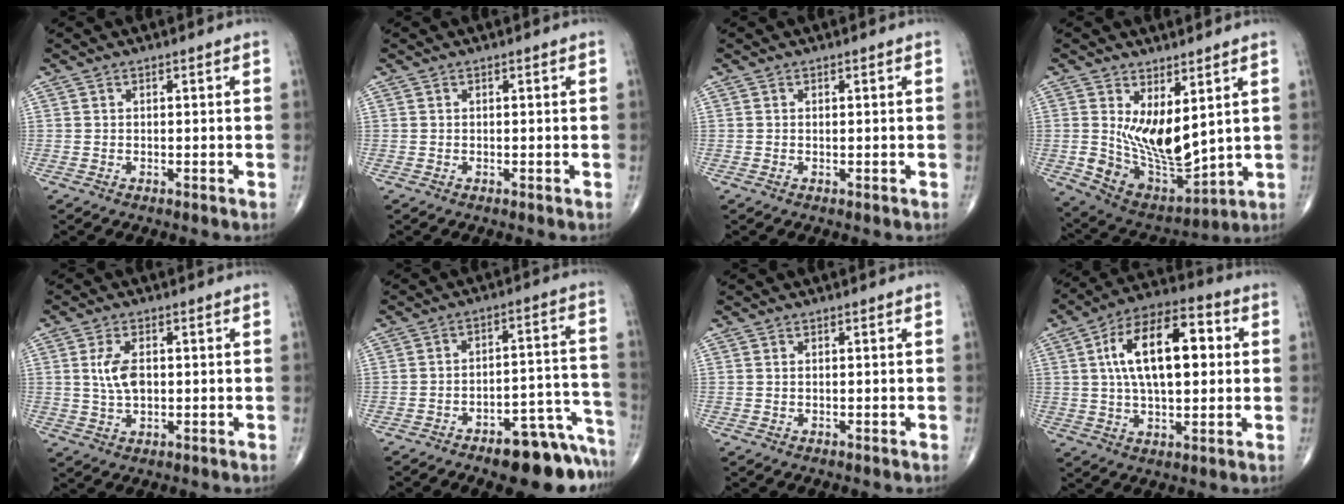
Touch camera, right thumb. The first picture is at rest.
{"total": 0.0}
{"total": 0.0}
{"total": 13.4, "force": [3.1, 7.3, 10.8], "torque": [-0.150, -0.041, 0.079]}
{"total": 5.5, "force": [0.6, 3.0, 4.6], "torque": [-0.089, -0.001, 0.013]}
{"total": 14.2, "force": [-10.3, 5.1, 8.3], "torque": [-0.050, 0.105, -0.142]}
{"total": 0.0}
{"total": 17.5, "force": [3.1, 8.6, 14.9], "torque": [-0.237, 0.021, 0.046]}